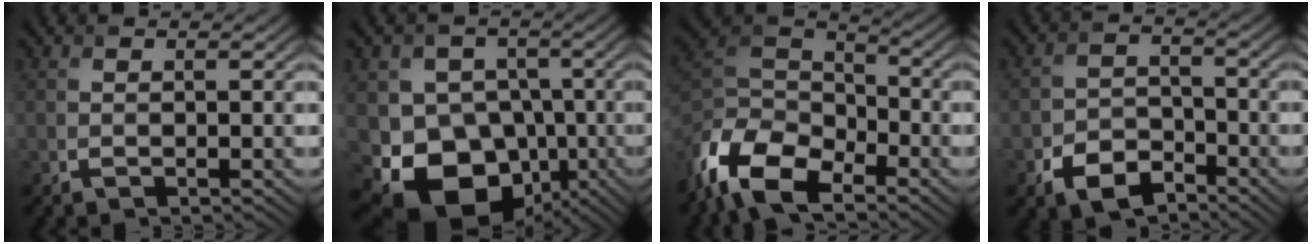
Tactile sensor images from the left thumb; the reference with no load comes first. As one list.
[{"total": 12.8, "force": [-4.5, 10.3, 6.1], "torque": [-0.110, -0.029, -0.091]}, {"total": 12.2, "force": [-8.0, 5.9, 7.0], "torque": [-0.164, -0.016, -0.168]}, {"total": 5.9, "force": [-3.8, 3.6, 2.9], "torque": [-0.057, -0.005, -0.077]}]